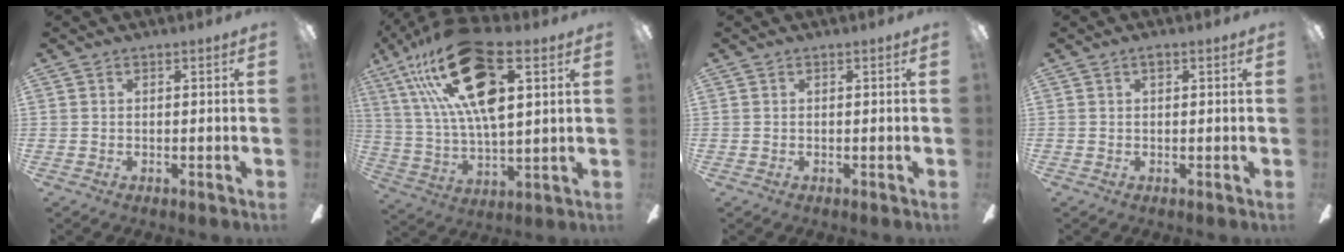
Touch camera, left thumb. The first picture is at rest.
{"total": 25.4, "force": [12.4, 10.1, 19.7], "torque": [-0.380, -0.041, 0.206]}
{"total": 0.0}
{"total": 1.0, "force": [0.5, 0.5, 0.7], "torque": [-0.007, 0.000, 0.007]}